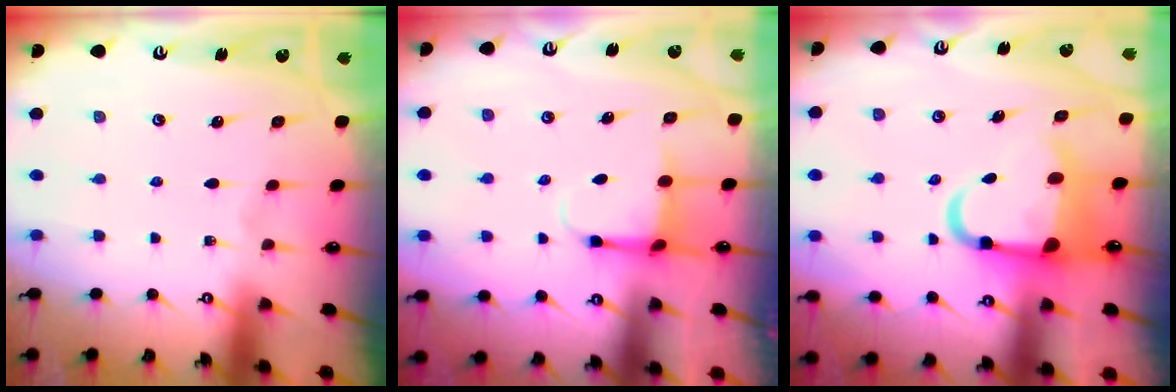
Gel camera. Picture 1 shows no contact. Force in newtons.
{"total": 4.0, "press": 3.8, "slide": 1.3}
{"total": 9.0, "press": 8.7, "slide": 1.9}